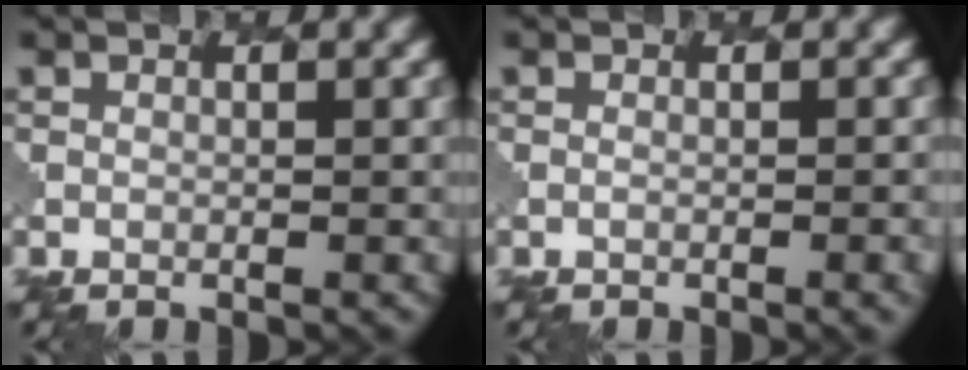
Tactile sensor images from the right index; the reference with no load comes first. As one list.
[{"total": 2.4, "force": [-0.6, 1.0, 2.1], "torque": [-0.003, 0.009, -0.015]}]